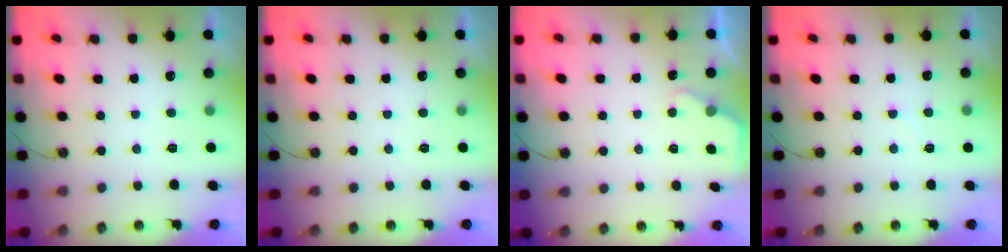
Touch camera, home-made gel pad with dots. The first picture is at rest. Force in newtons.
{"total": 0.0}
{"total": 1.7, "press": 1.7, "slide": 0.3}
{"total": 2.2, "press": 2.2, "slide": 0.4}